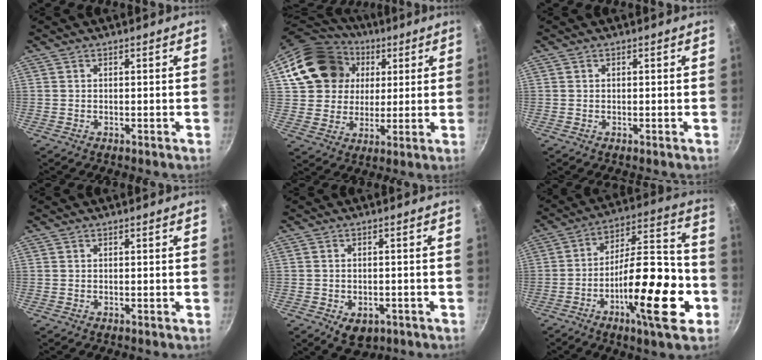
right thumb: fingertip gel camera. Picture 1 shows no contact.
{"total": 19.5, "force": [6.0, 16.3, 9.0], "torque": [-0.155, 0.024, 0.109]}
{"total": 0.0}
{"total": 0.0}
{"total": 5.4, "force": [-2.1, 3.7, 3.3], "torque": [-0.032, 0.009, -0.016]}
{"total": 21.7, "force": [-7.7, 6.9, 19.1], "torque": [-0.263, 0.051, -0.129]}